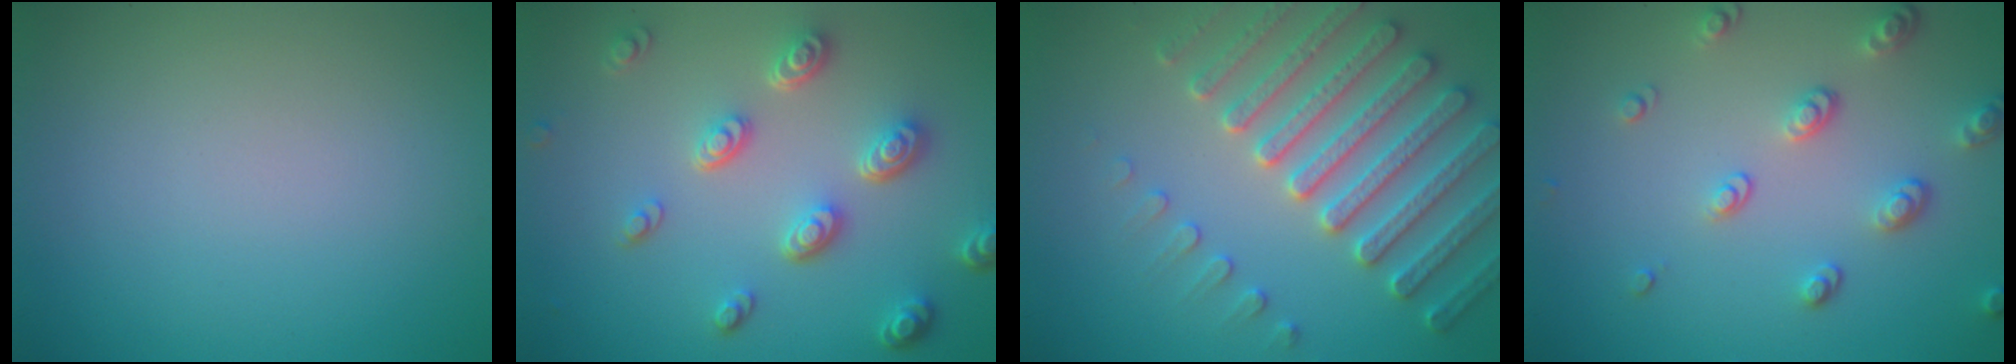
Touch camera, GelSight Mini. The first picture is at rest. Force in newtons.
{"total": 4.7, "press": 3.6, "slide": 3.0}
{"total": 6.7, "press": 6.5, "slide": 1.6}
{"total": 3.2, "press": 2.6, "slide": 2.0}